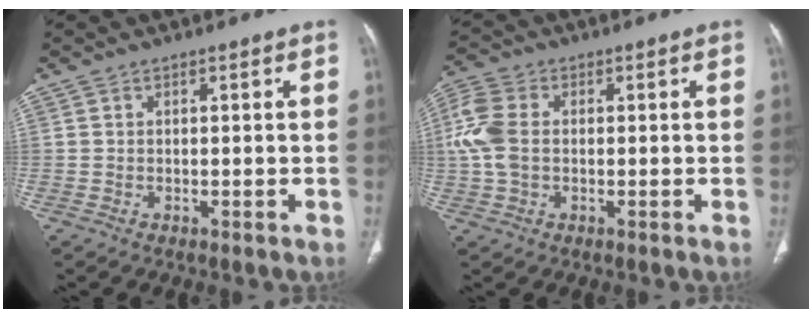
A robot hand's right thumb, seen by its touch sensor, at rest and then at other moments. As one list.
[{"total": 7.8, "force": [0.2, 5.2, 5.8], "torque": [-0.150, 0.016, 0.000]}]